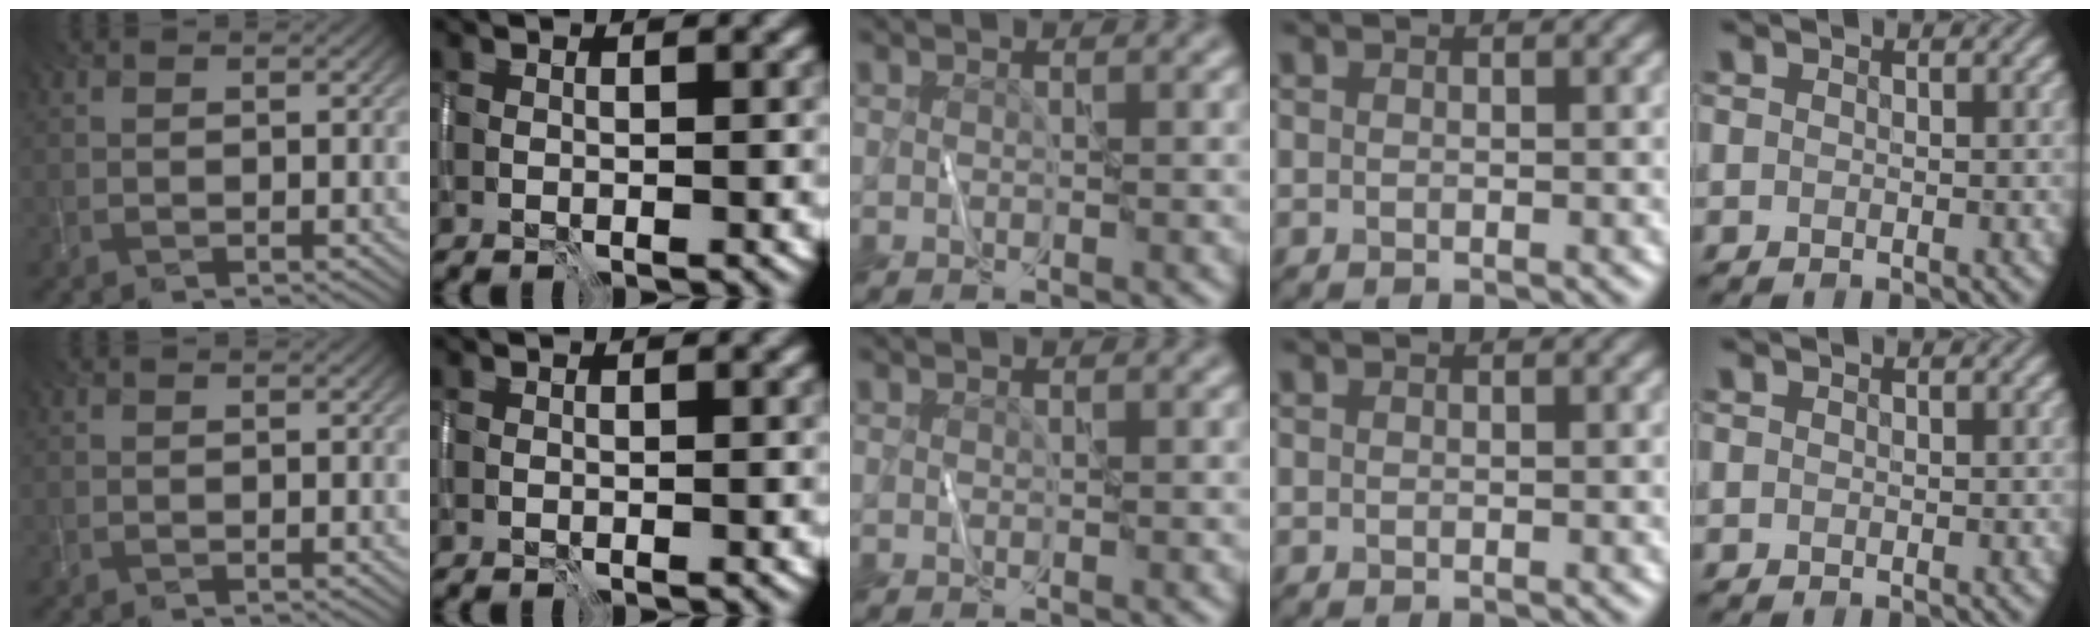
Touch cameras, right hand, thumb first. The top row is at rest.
{}